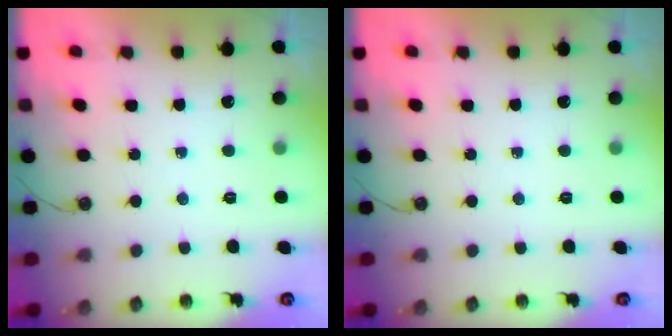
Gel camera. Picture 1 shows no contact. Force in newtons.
{"total": 0.0}